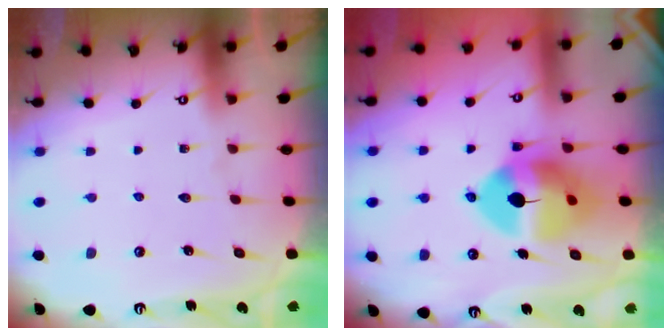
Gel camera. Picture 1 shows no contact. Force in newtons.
{"total": 12.9, "press": 12.8, "slide": 1.8}